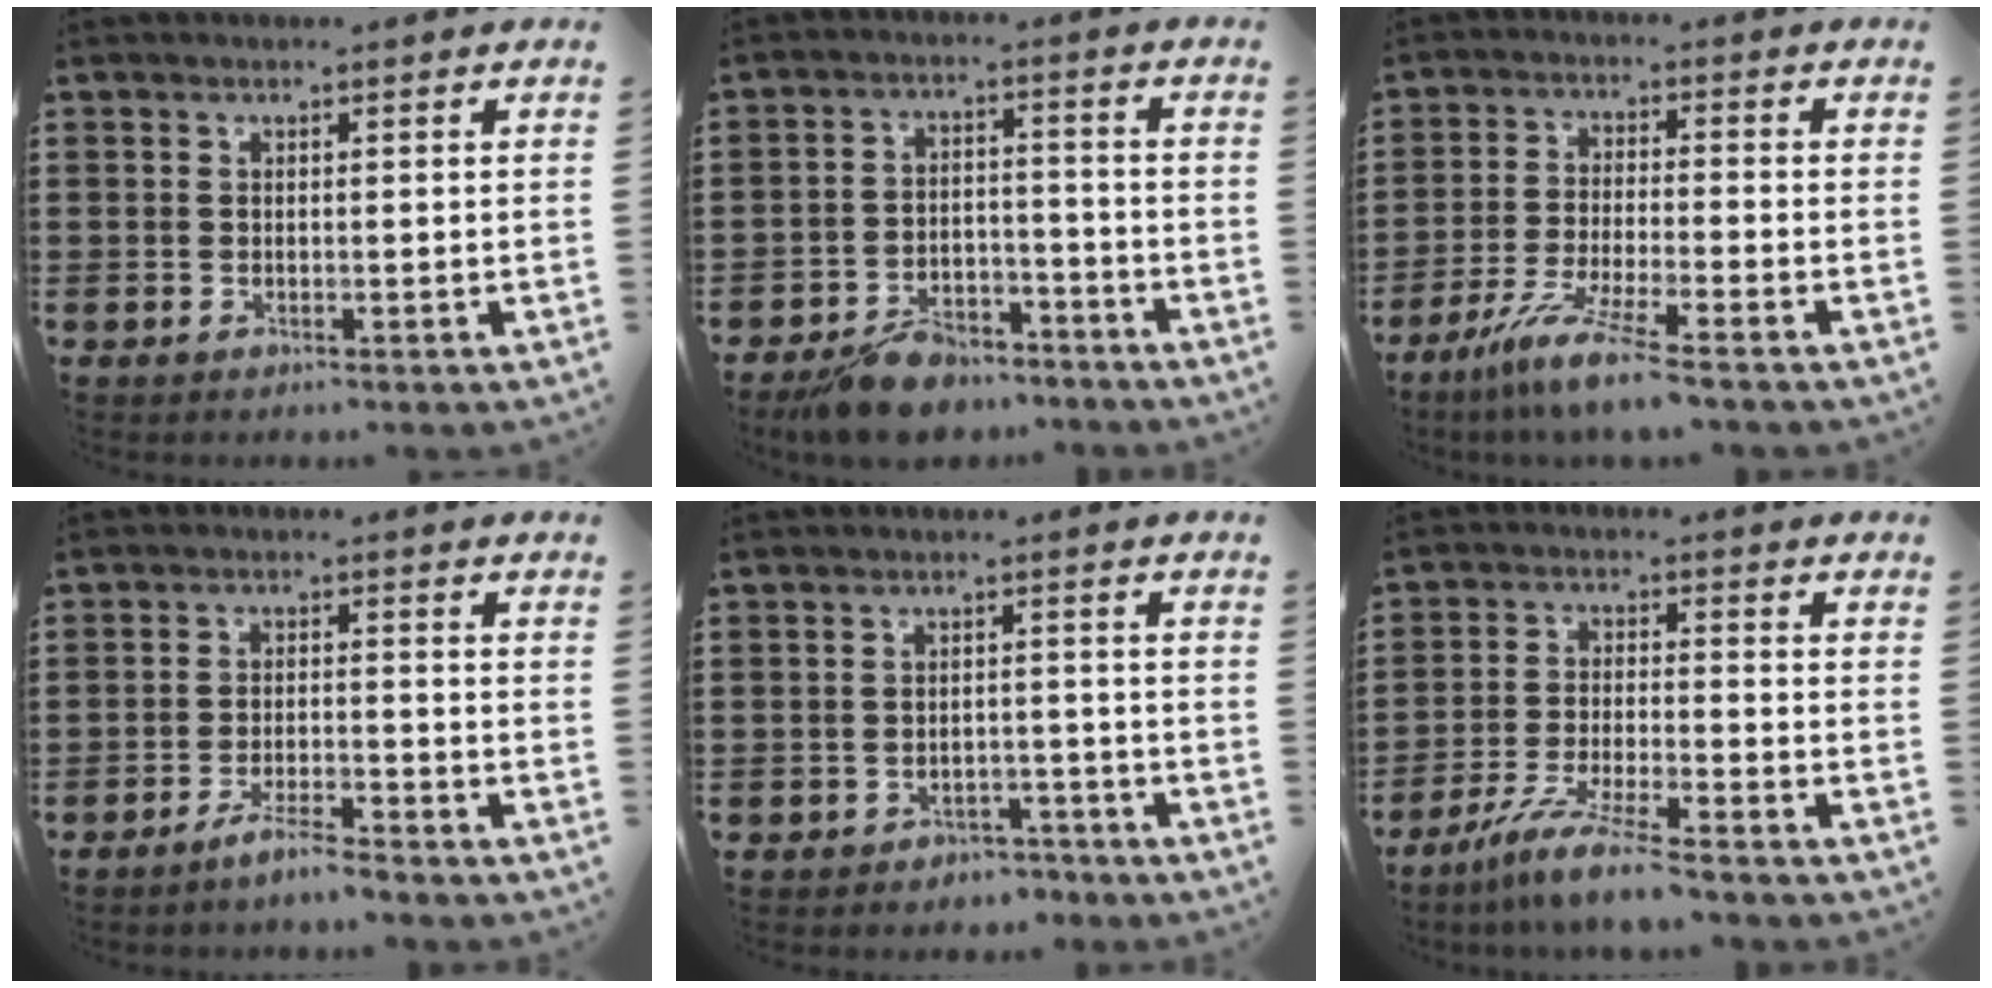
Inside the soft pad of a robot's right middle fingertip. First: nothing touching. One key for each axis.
{"total": 7.2, "fx": -6.4, "fy": 2.3, "fz": 2.2, "tx": -0.046, "ty": 0.017, "tz": -0.125}
{"total": 7.3, "fx": -5.8, "fy": -0.1, "fz": 4.6, "tx": -0.097, "ty": -0.015, "tz": -0.111}
{"total": 3.6, "fx": -3.3, "fy": 0.1, "fz": 1.6, "tx": -0.034, "ty": 0.002, "tz": -0.065}
{"total": 2.6, "fx": -2.6, "fy": 0.6, "fz": -0.2, "tx": -0.006, "ty": 0.003, "tz": -0.058}
{"total": 7.2, "fx": -6.1, "fy": -0.3, "fz": 3.9, "tx": -0.085, "ty": -0.016, "tz": -0.118}